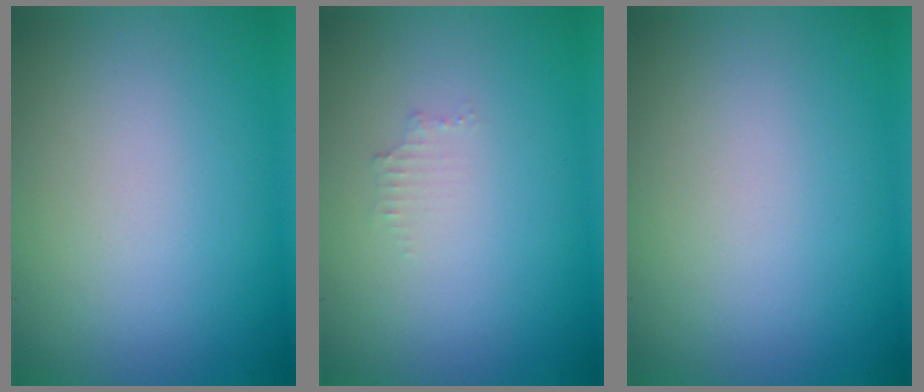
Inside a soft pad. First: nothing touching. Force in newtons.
{"total": 0.9, "press": 0.8, "slide": 0.1}
{"total": 0.0}